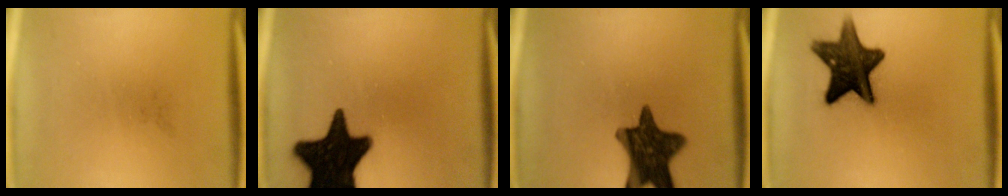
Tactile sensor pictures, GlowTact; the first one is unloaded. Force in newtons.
{"total": 18.6}
{"total": 13.0}
{"total": 13.7}